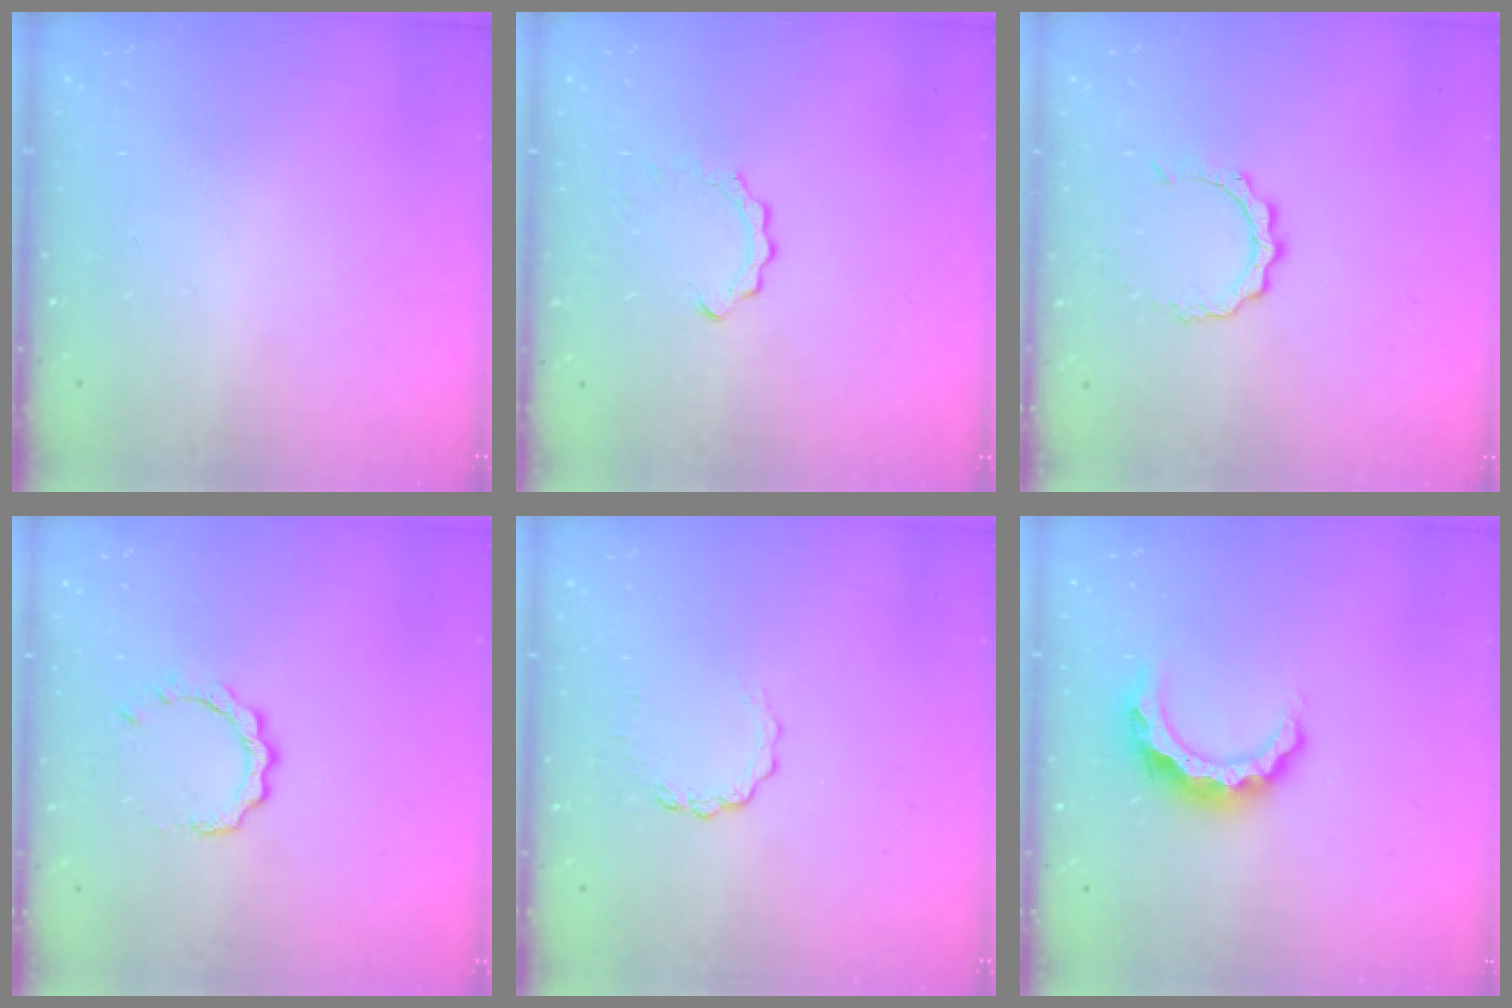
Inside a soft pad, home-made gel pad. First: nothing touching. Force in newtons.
{"total": 2.3, "press": 2.3, "slide": 0.2}
{"total": 4.5, "press": 4.5, "slide": 0.3}
{"total": 5.3, "press": 5.3, "slide": 0.5}
{"total": 2.8, "press": 2.8, "slide": 0.3}
{"total": 8.3, "press": 8.3, "slide": 0.6}